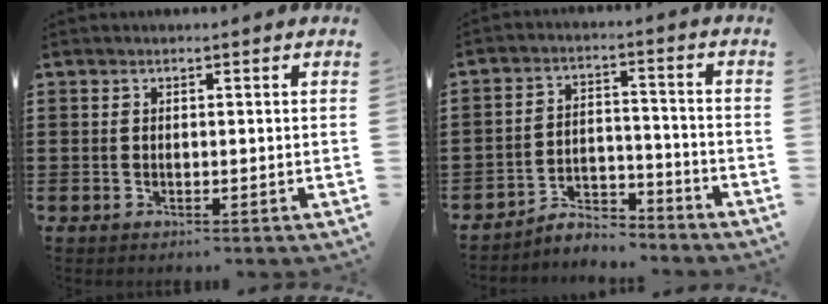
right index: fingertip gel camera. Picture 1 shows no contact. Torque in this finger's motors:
{"motor_torque": [0.71, 1.44, -0.30, -0.21]}